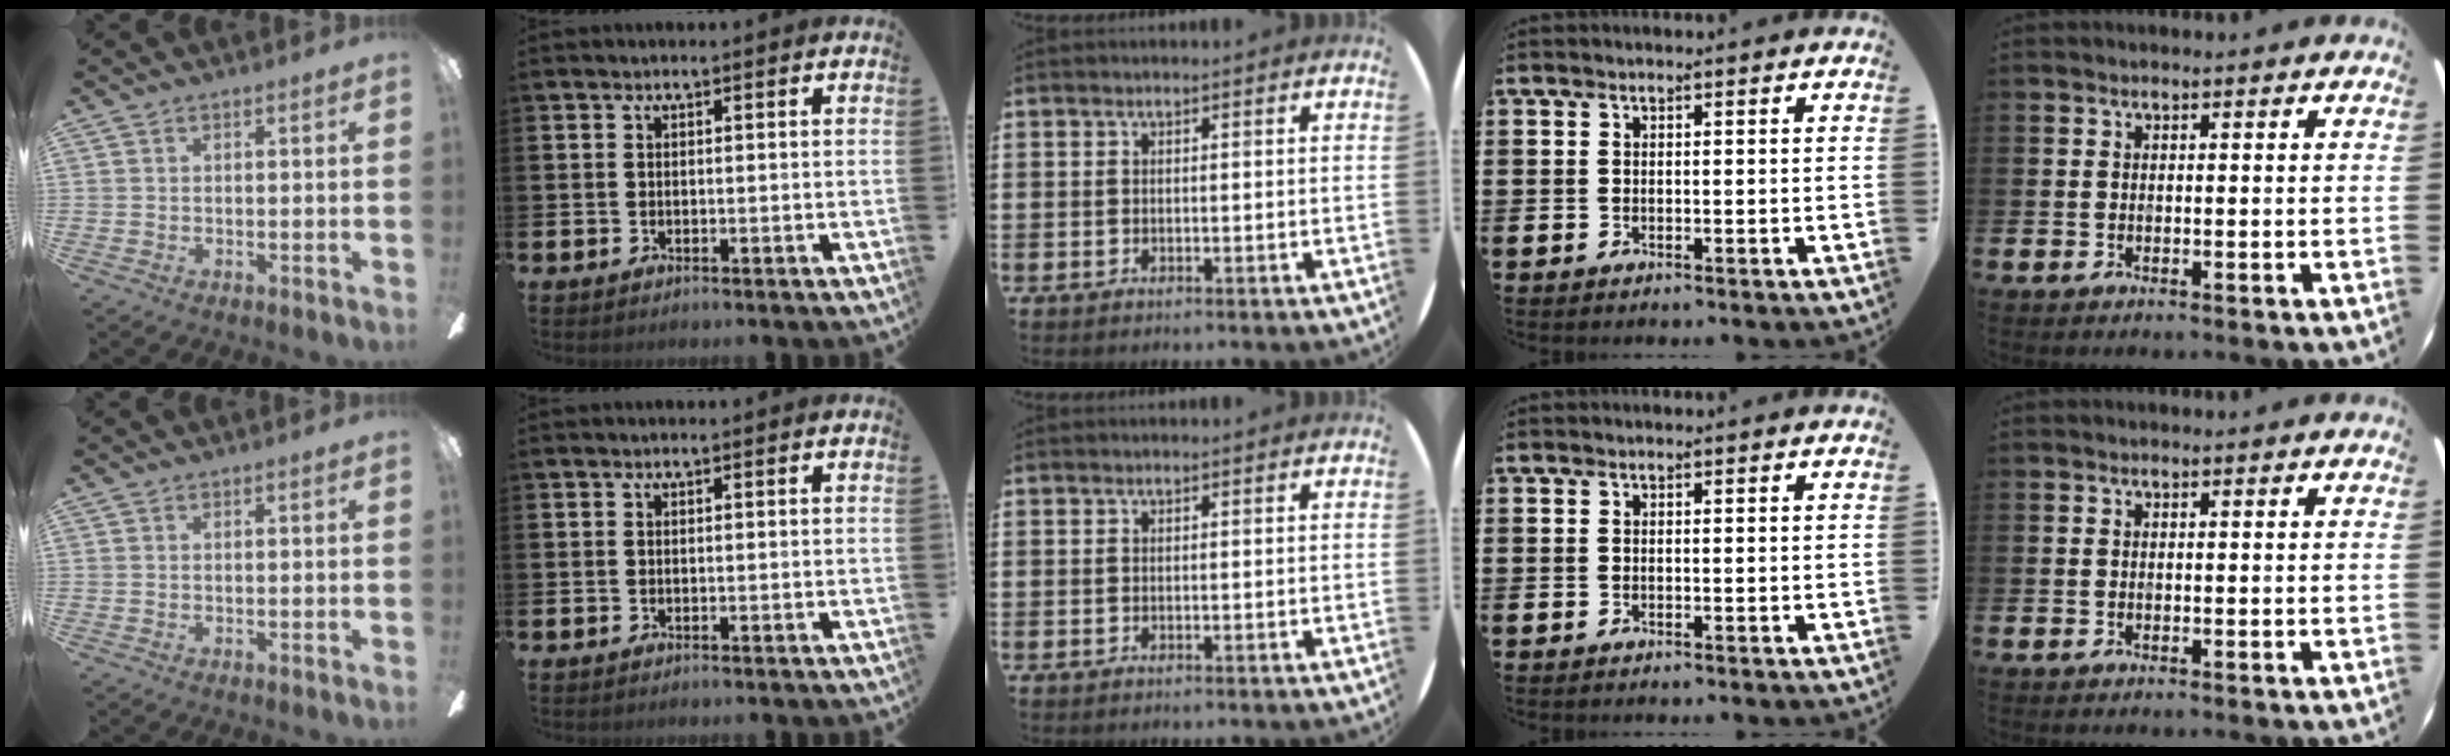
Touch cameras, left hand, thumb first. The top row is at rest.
{}